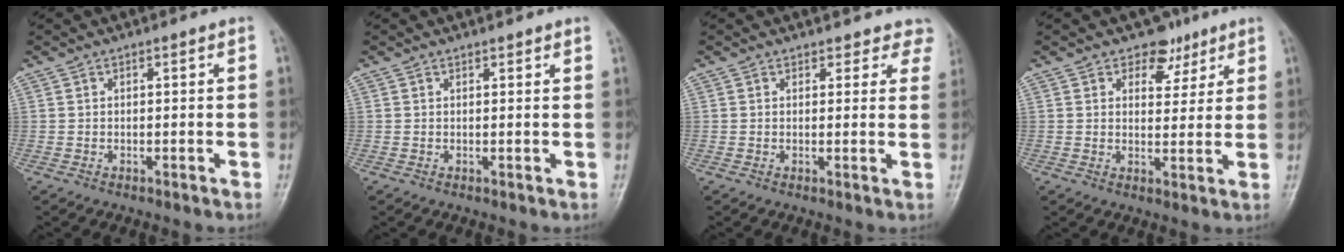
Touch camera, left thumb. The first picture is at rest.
{"total": 0.9, "force": [0.8, 0.3, 0.1], "torque": [-0.002, -0.005, 0.012]}
{"total": 5.6, "force": [4.9, 2.7, -0.6], "torque": [0.060, -0.021, 0.027]}
{"total": 5.5, "force": [3.7, 3.8, 1.3], "torque": [0.015, -0.018, 0.055]}